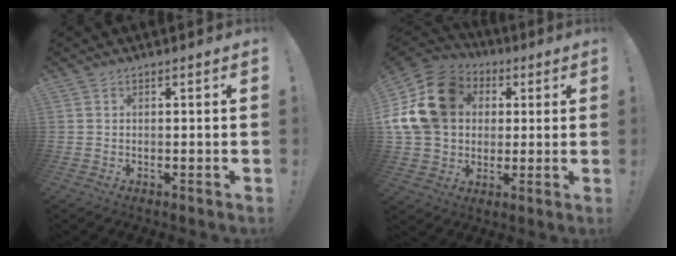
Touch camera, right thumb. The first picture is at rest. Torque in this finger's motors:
{"motor_torque": [1.81, 3.20, 0.24, 0.21, 0.19]}